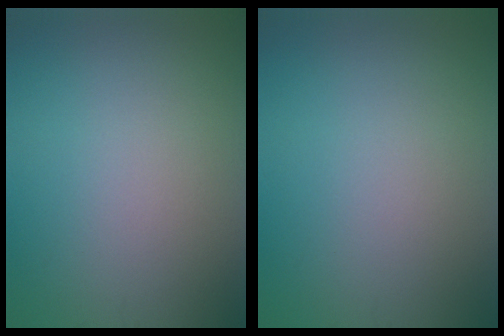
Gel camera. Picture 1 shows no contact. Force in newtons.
{"total": 0.0}